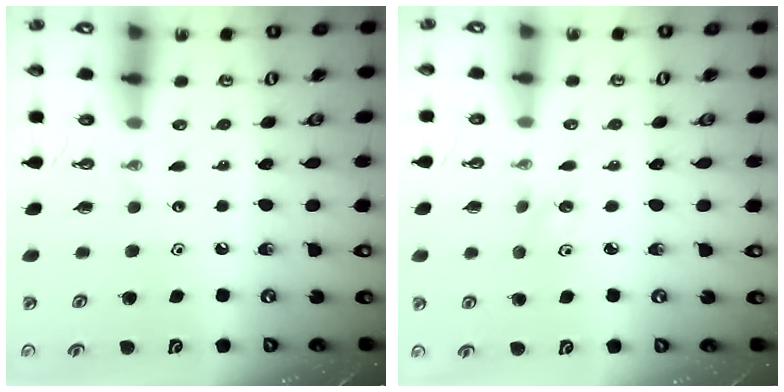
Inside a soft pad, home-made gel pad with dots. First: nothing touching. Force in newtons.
{"total": 4.7, "press": 4.6, "slide": 0.9}